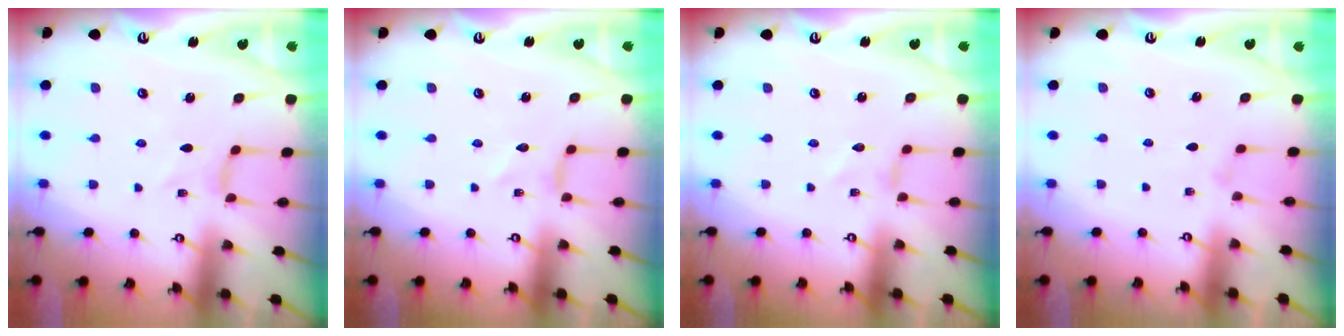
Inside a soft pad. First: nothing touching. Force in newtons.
{"total": 0.0}
{"total": 0.0}
{"total": 1.2, "press": 1.1, "slide": 0.3}